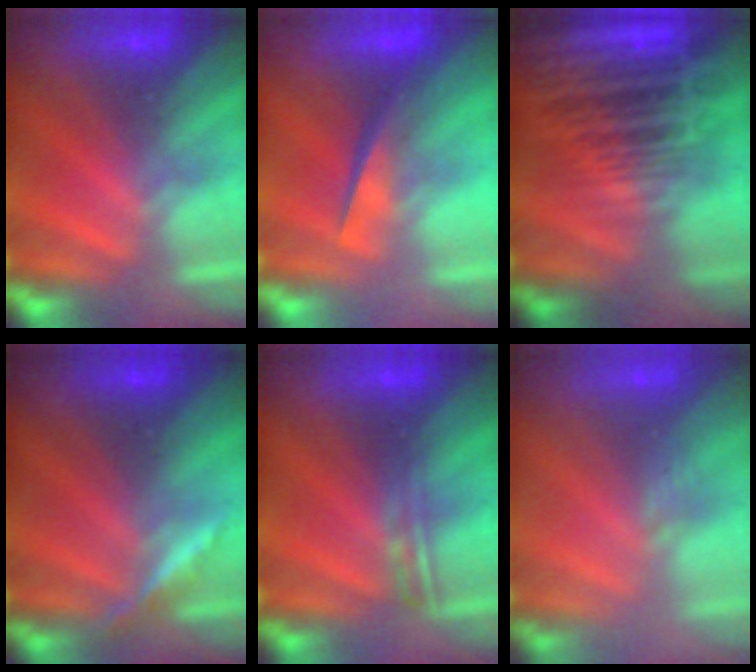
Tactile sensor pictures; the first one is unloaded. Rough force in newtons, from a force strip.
{"total": 4.5}
{"total": 7.8}
{"total": 3.1}
{"total": 2.4}
{"total": 2.5}